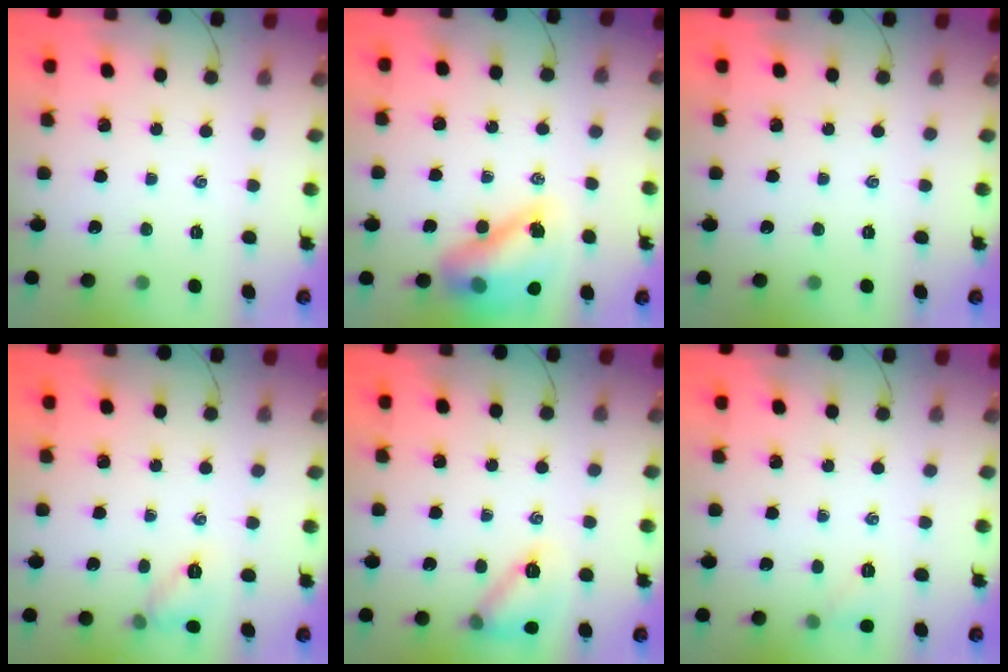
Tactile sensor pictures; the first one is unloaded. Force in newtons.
{"total": 14.0, "press": 13.5, "slide": 3.7}
{"total": 0.0}
{"total": 6.9, "press": 6.7, "slide": 1.6}
{"total": 12.0, "press": 11.9, "slide": 0.6}
{"total": 5.3, "press": 5.1, "slide": 1.4}